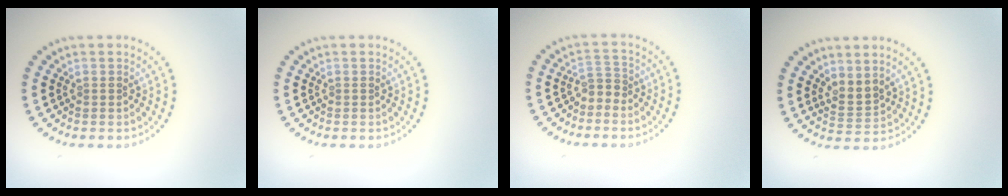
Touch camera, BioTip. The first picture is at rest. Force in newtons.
{"total": 0.0}
{"total": 1.6, "press": 1.0, "slide": 1.2}
{"total": 2.1, "press": 1.6, "slide": 1.3}